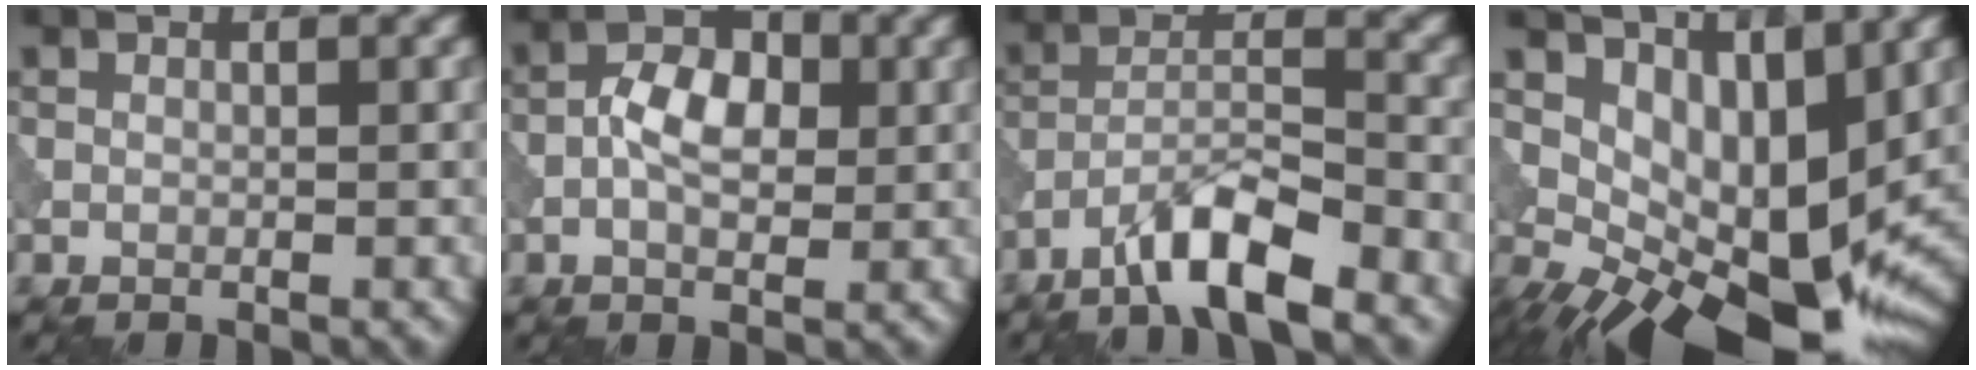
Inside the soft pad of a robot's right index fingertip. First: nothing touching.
{"total": 4.4, "force": [-0.6, 2.6, 3.5], "torque": [-0.063, 0.006, -0.016]}
{"total": 6.0, "force": [-4.3, 1.2, 4.0], "torque": [-0.070, 0.005, -0.085]}
{"total": 9.8, "force": [0.8, 4.9, 8.4], "torque": [-0.133, -0.014, 0.029]}